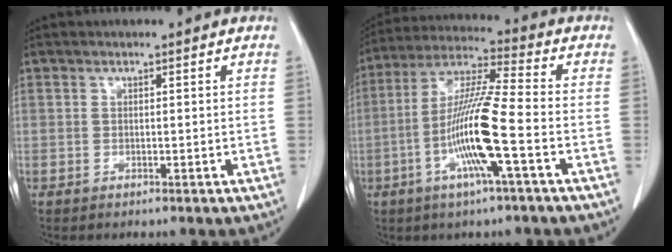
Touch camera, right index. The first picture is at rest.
{"total": 12.9, "force": [-3.8, -0.1, 12.3], "torque": [-0.247, -0.003, -0.080]}